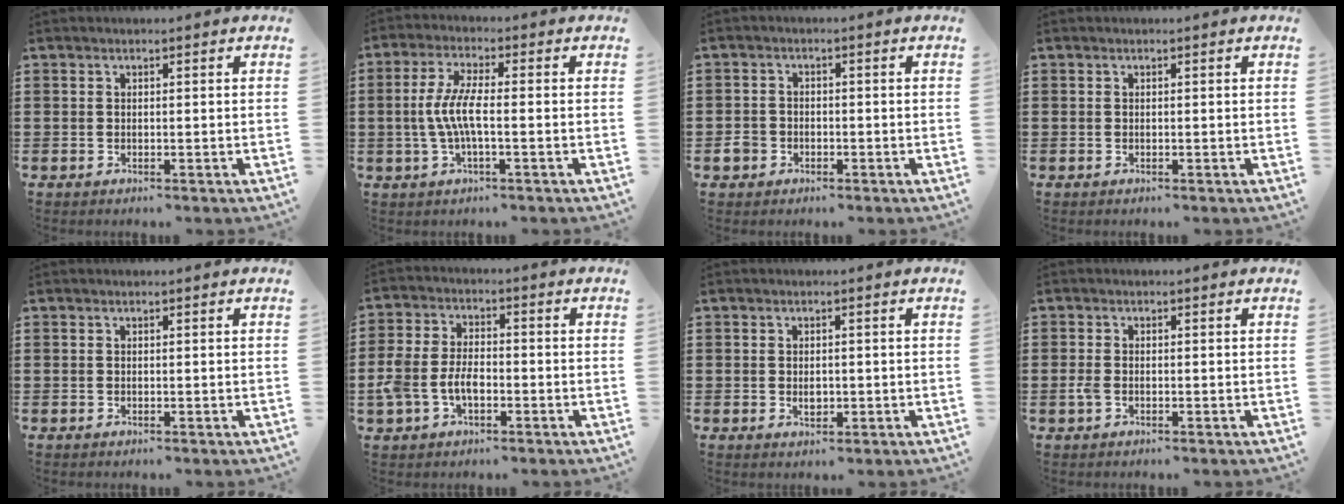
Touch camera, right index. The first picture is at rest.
{"total": 5.9, "force": [-1.0, 1.3, 5.7], "torque": [-0.136, -0.010, -0.031]}
{"total": 2.7, "force": [-1.3, 2.2, 0.8], "torque": [-0.027, -0.001, -0.029]}
{"total": 0.0}
{"total": 0.0}
{"total": 6.0, "force": [-1.9, 3.6, 4.4], "torque": [-0.118, -0.003, -0.046]}
{"total": 1.9, "force": [0.0, 1.1, 1.5], "torque": [-0.021, 0.001, -0.002]}
{"total": 1.7, "force": [-0.6, 1.0, 1.3], "torque": [-0.041, -0.005, -0.016]}